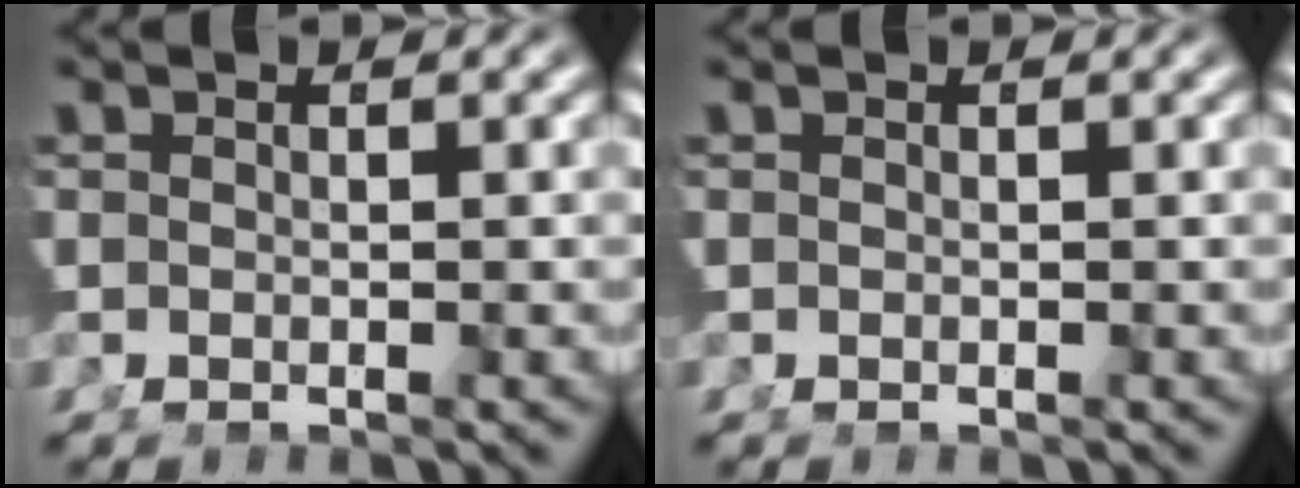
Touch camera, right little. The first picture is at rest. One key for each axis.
{"total": 0.0}